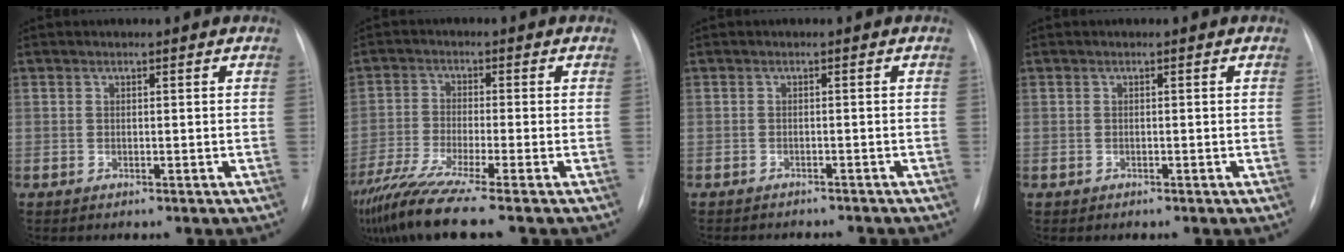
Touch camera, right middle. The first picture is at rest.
{"total": 10.4, "force": [-8.1, -1.4, 6.5], "torque": [-0.122, -0.039, -0.139]}
{"total": 5.9, "force": [-5.5, 1.5, 1.6], "torque": [-0.017, -0.003, -0.063]}
{"total": 0.0}